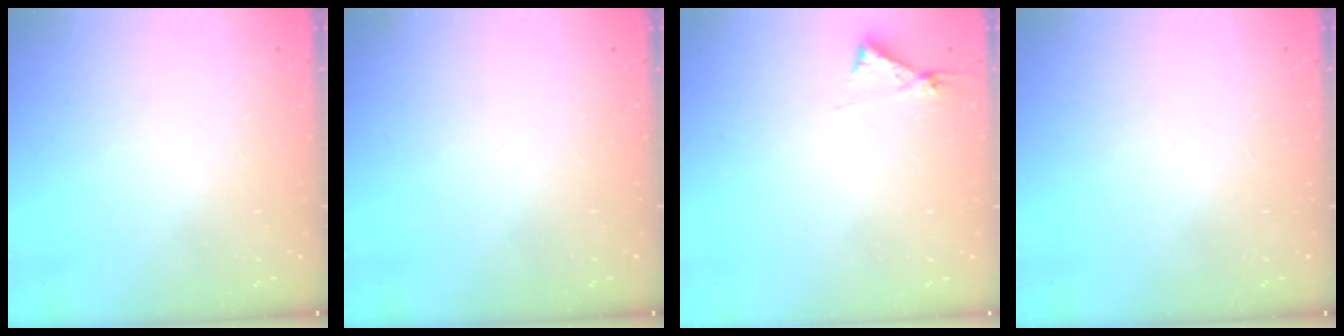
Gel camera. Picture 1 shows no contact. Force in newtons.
{"total": 0.0}
{"total": 4.3, "press": 4.3, "slide": 0.5}
{"total": 0.0}